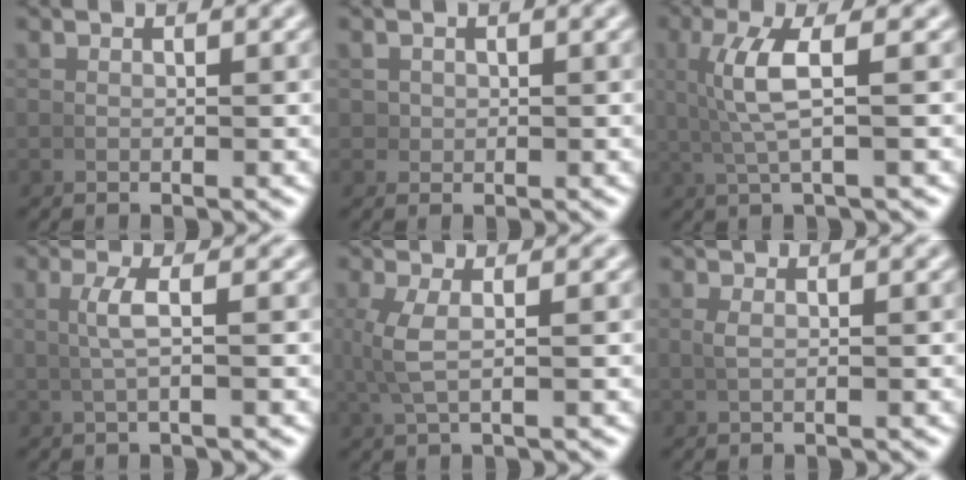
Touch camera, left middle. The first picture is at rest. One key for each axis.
{"total": 1.3, "fx": 0.4, "fy": 1.2, "fz": 0.4, "tx": -0.014, "ty": -0.005, "tz": 0.011}
{"total": 4.0, "fx": 1.0, "fy": 0.3, "fz": 3.9, "tx": -0.075, "ty": 0.014, "tz": 0.018}
{"total": 2.1, "fx": 0.4, "fy": -0.3, "fz": 2.1, "tx": -0.040, "ty": 0.010, "tz": 0.007}
{"total": 2.8, "fx": 0.5, "fy": 0.5, "fz": 2.7, "tx": -0.061, "ty": 0.005, "tz": 0.015}
{"total": 0.8, "fx": 0.3, "fy": -0.2, "fz": 0.7, "tx": -0.020, "ty": 0.000, "tz": 0.011}